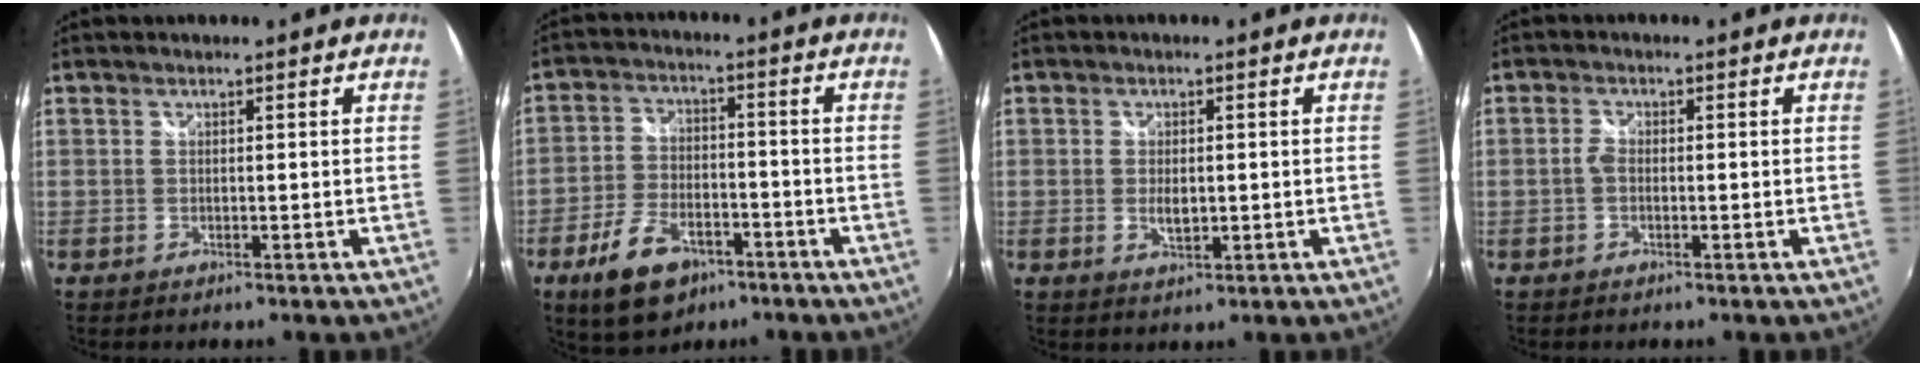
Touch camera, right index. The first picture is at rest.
{"total": 11.7, "force": [-6.8, 6.5, 7.0], "torque": [-0.157, -0.003, -0.116]}
{"total": 3.2, "force": [-0.3, 1.7, 2.7], "torque": [-0.047, -0.004, -0.003]}
{"total": 1.7, "force": [-0.4, 0.9, 1.4], "torque": [-0.034, 0.005, -0.011]}